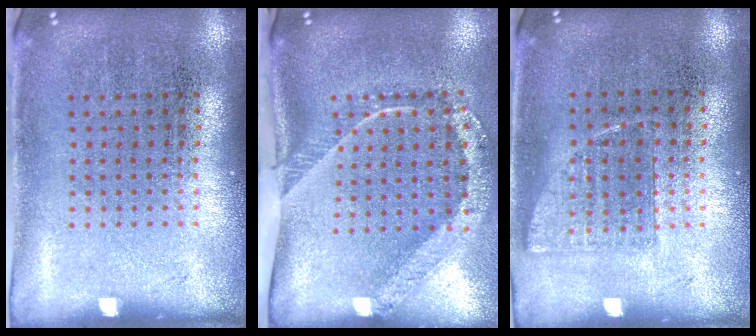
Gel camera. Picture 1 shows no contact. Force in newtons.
{"total": 2.5, "press": 1.6, "slide": 1.9}
{"total": 0.7, "press": 0.7, "slide": 0.3}